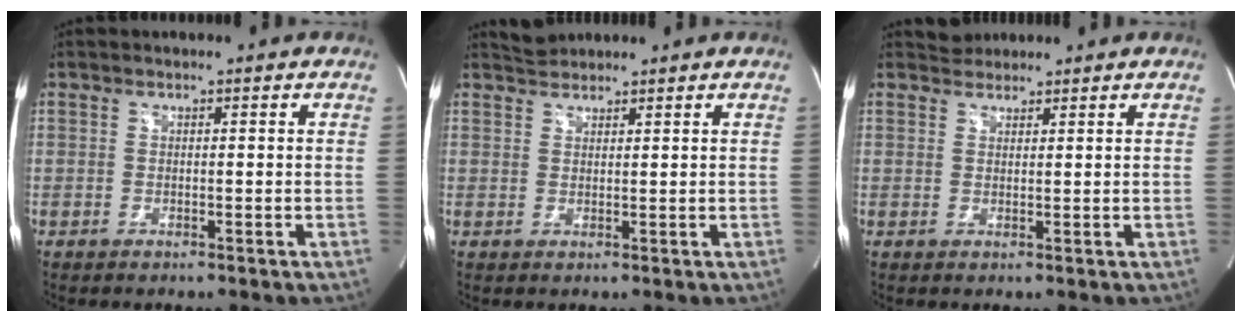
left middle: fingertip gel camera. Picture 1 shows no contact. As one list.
[{"total": 2.2, "force": [2.1, 0.2, -0.3], "torque": [-0.003, 0.007, 0.046]}, {"total": 2.1, "force": [1.9, 0.6, -0.4], "torque": [0.005, 0.011, 0.034]}]